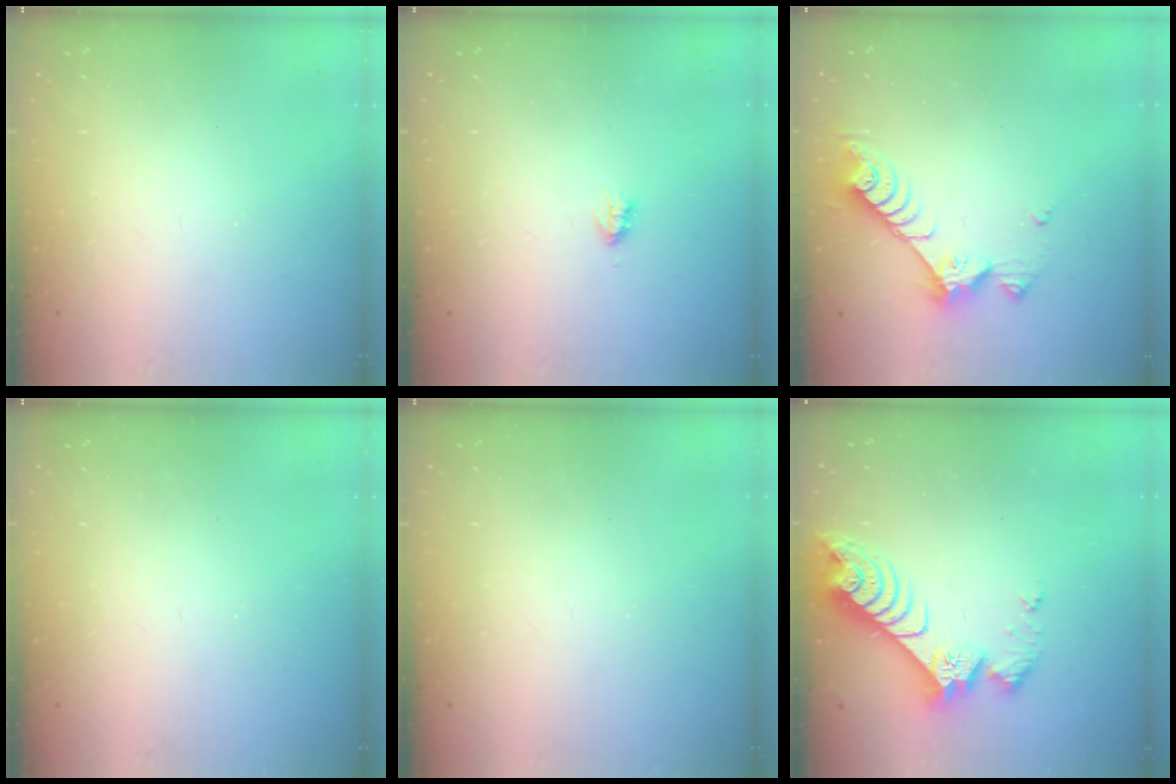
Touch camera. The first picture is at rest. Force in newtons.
{"total": 1.9, "press": 1.8, "slide": 0.4}
{"total": 8.6, "press": 8.6, "slide": 0.2}
{"total": 0.0}
{"total": 0.0}
{"total": 8.8, "press": 8.8, "slide": 0.8}